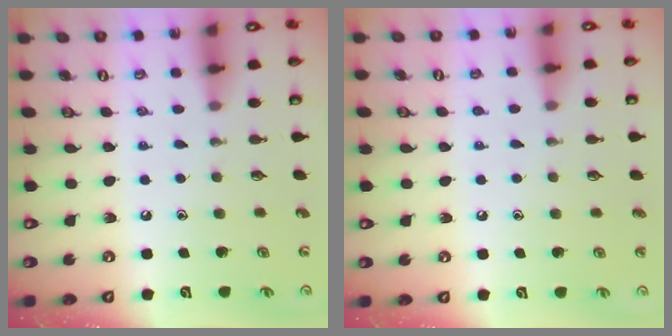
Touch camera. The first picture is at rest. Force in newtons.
{"total": 1.7, "press": 1.7, "slide": 0.1}